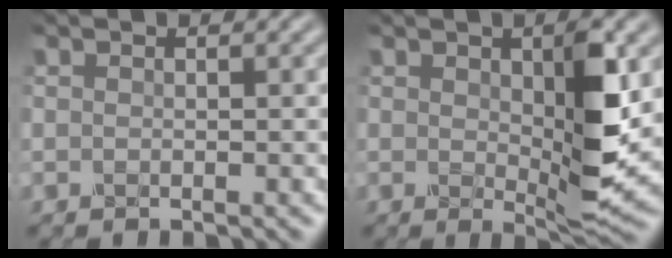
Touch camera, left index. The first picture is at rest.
{"total": 6.2, "force": [0.8, 1.7, 5.9], "torque": [-0.093, -0.014, 0.018]}